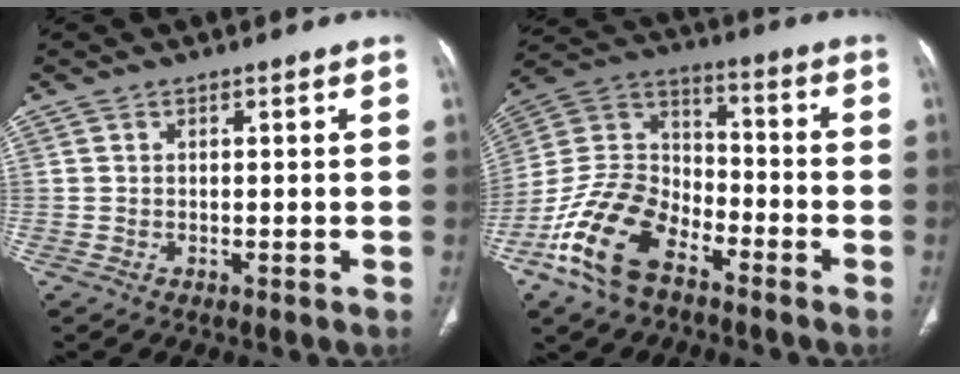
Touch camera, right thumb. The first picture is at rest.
{"total": 16.5, "force": [-9.7, 9.2, 9.7], "torque": [-0.186, 0.061, -0.191]}